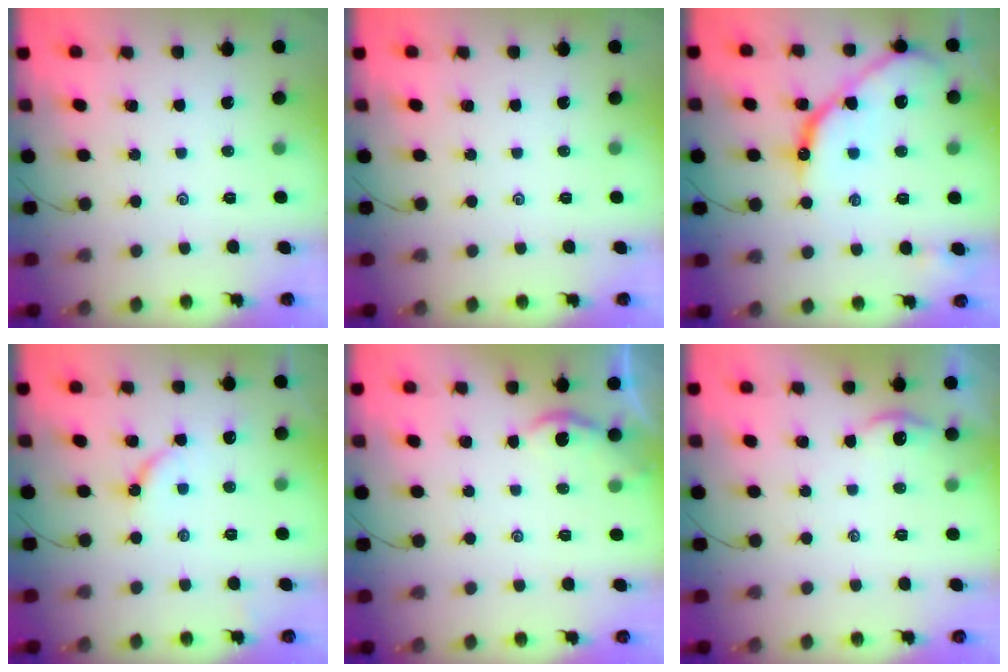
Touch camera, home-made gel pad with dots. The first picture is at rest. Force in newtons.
{"total": 0.0}
{"total": 13.5, "press": 13.4, "slide": 1.4}
{"total": 5.0, "press": 5.0, "slide": 0.6}
{"total": 2.0, "press": 2.0, "slide": 0.2}
{"total": 4.6, "press": 4.5, "slide": 0.3}